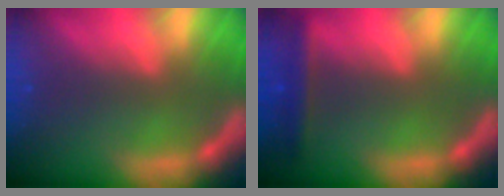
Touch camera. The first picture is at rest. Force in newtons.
{"total": 2.4}